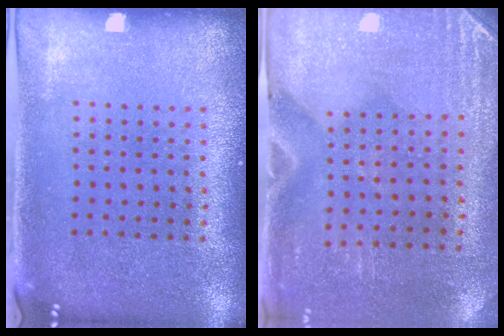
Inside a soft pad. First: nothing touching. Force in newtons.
{"total": 2.9, "press": 2.5, "slide": 1.4}